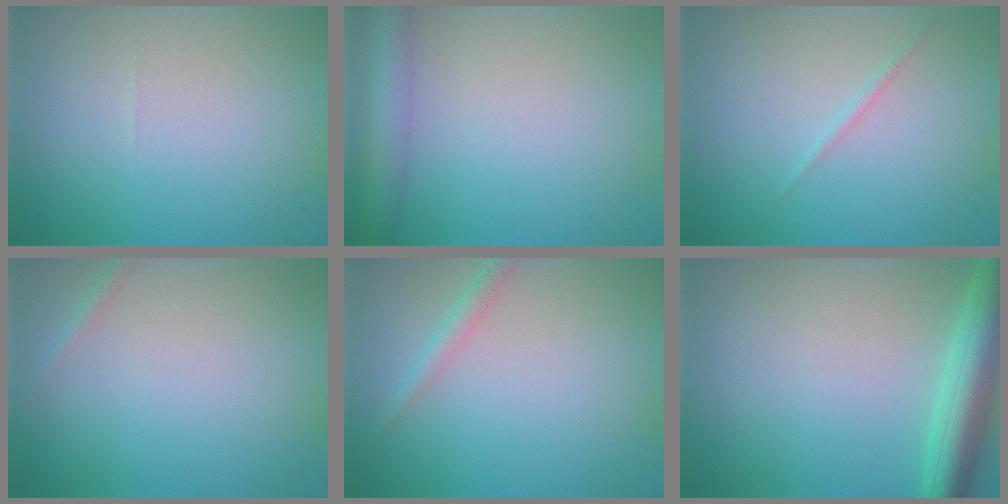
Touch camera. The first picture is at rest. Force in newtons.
{"total": 4.5, "press": 4.5, "slide": 0.3}
{"total": 0.6, "press": 0.6, "slide": 0.0}
{"total": 0.8, "press": 0.7, "slide": 0.1}
{"total": 1.5, "press": 1.5, "slide": 0.0}
{"total": 5.6, "press": 5.6, "slide": 0.3}